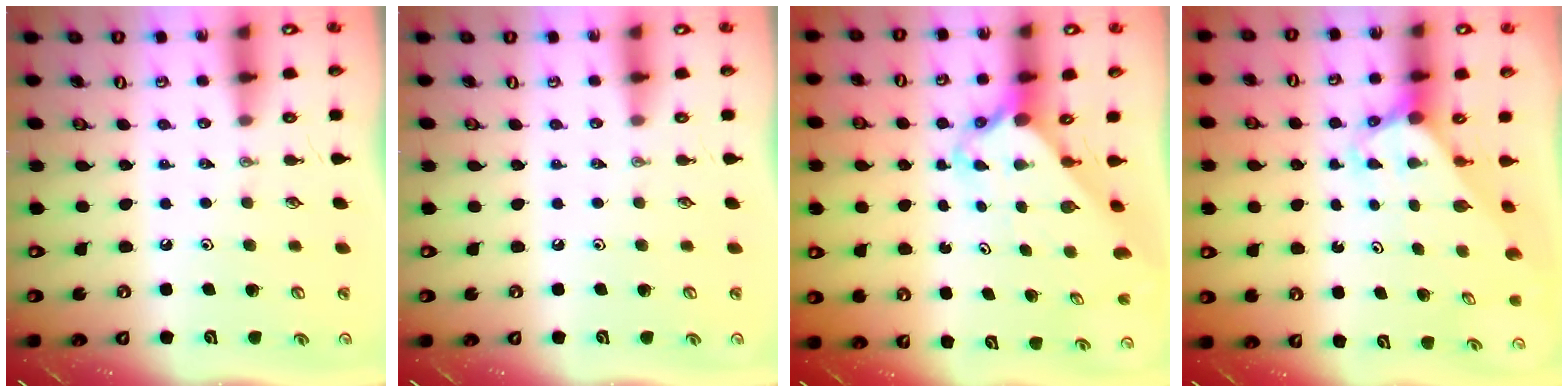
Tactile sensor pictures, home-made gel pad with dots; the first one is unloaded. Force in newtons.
{"total": 0.0}
{"total": 2.8, "press": 2.7, "slide": 0.2}
{"total": 3.2, "press": 3.2, "slide": 0.2}